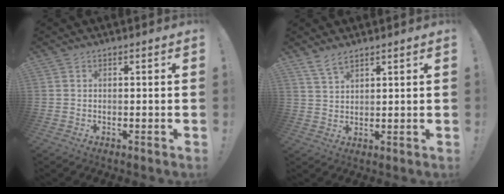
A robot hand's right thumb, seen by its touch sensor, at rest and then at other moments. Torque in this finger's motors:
{"motor_torque": [0.04, 0.33, 0.50, 0.35, -0.01]}